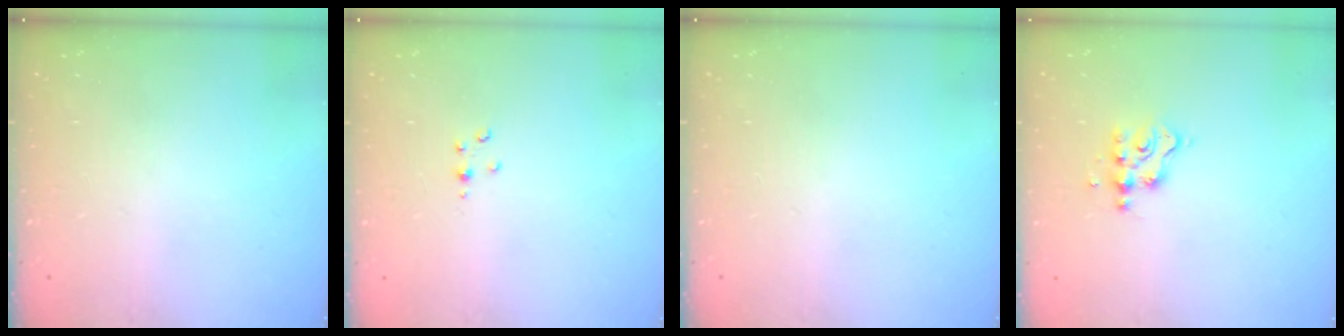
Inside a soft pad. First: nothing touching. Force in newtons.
{"total": 2.8, "press": 2.8, "slide": 0.3}
{"total": 0.0}
{"total": 4.8, "press": 4.7, "slide": 0.4}